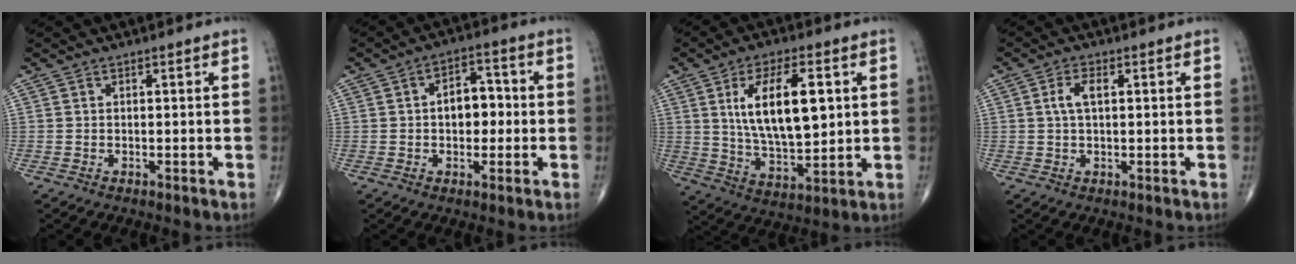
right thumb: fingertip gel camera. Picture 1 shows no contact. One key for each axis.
{"total": 7.1, "fx": 0.0, "fy": 4.6, "fz": 5.4, "tx": -0.059, "ty": 0.019, "tz": -0.007}
{"total": 16.0, "fx": 3.7, "fy": 7.1, "fz": 13.9, "tx": -0.225, "ty": -0.014, "tz": 0.073}
{"total": 3.6, "fx": 0.7, "fy": 1.7, "fz": 3.1, "tx": -0.068, "ty": 0.009, "tz": 0.013}